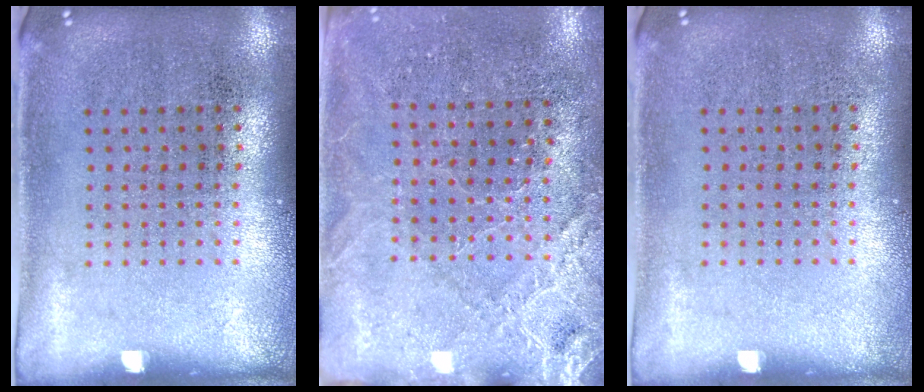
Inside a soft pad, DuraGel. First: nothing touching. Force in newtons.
{"total": 2.8, "press": 2.8, "slide": 0.2}
{"total": 0.0}